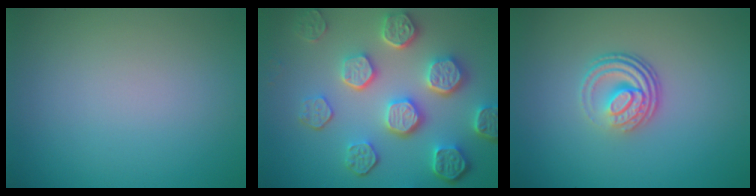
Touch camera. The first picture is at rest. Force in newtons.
{"total": 7.7, "press": 5.9, "slide": 4.9}
{"total": 4.0, "press": 2.7, "slide": 3.0}